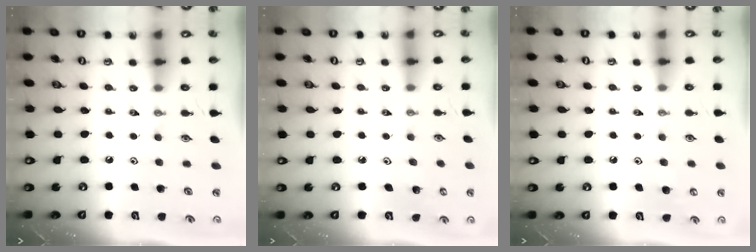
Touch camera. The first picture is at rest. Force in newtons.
{"total": 3.1, "press": 3.1, "slide": 0.2}
{"total": 5.0, "press": 4.9, "slide": 0.3}